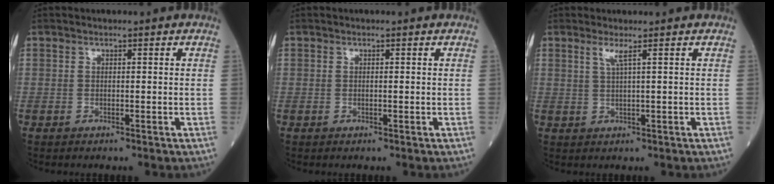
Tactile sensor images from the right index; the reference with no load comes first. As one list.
[{"total": 0.0}, {"total": 1.8, "force": [1.0, -0.5, 1.4], "torque": [-0.037, -0.003, 0.024]}]